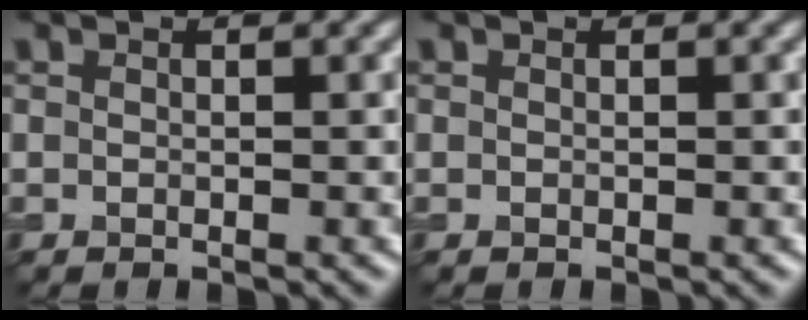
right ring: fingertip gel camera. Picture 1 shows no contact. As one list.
[{"total": 0.0}]